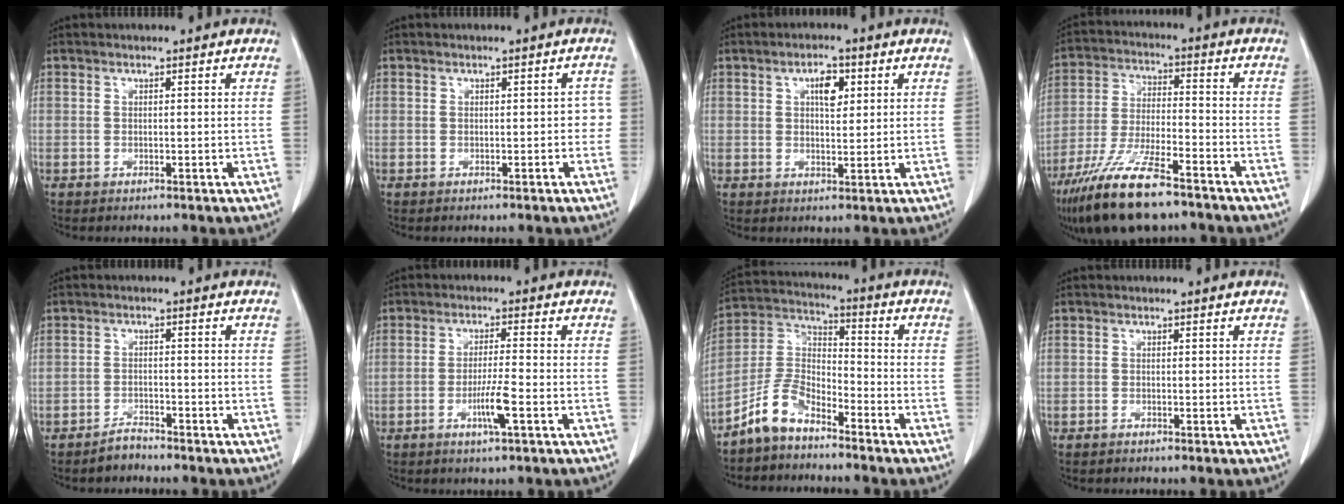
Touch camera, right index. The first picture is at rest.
{"total": 1.9, "force": [-0.3, 1.3, 1.4], "torque": [-0.003, 0.017, -0.004]}
{"total": 4.0, "force": [1.5, 1.8, 3.2], "torque": [-0.053, 0.003, 0.023]}
{"total": 14.4, "force": [-10.5, 2.8, 9.5], "torque": [-0.196, -0.030, -0.190]}
{"total": 2.4, "force": [-2.3, 0.7, 0.4], "torque": [-0.007, 0.000, -0.038]}
{"total": 5.0, "force": [-2.0, -0.2, 4.5], "torque": [-0.086, -0.008, -0.038]}
{"total": 8.0, "force": [-6.3, 3.3, 3.7], "torque": [-0.086, 0.019, -0.130]}
{"total": 0.6, "force": [-0.6, 0.2, 0.2], "torque": [-0.007, 0.000, -0.009]}